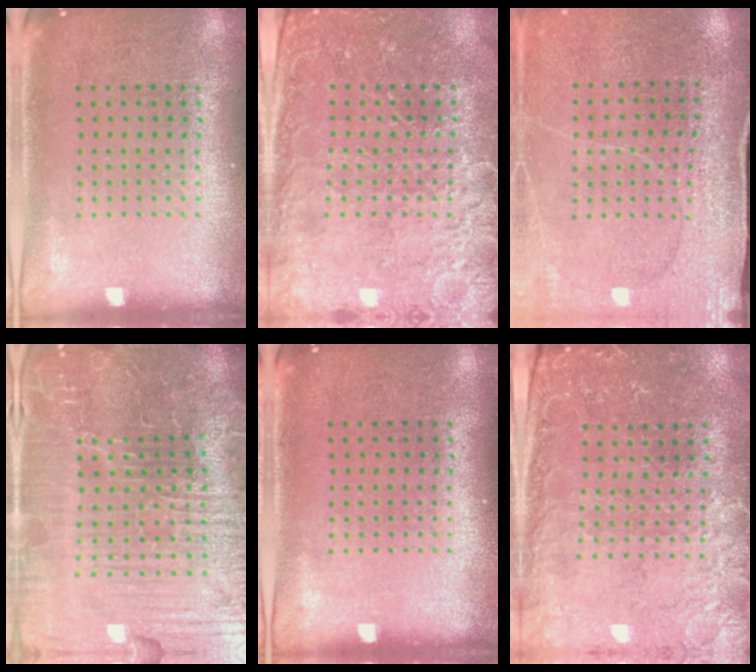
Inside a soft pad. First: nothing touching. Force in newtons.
{"total": 3.1, "press": 3.1, "slide": 0.5}
{"total": 3.0, "press": 3.0, "slide": 0.2}
{"total": 6.9, "press": 6.3, "slide": 2.9}
{"total": 0.0}
{"total": 0.7, "press": 0.6, "slide": 0.4}